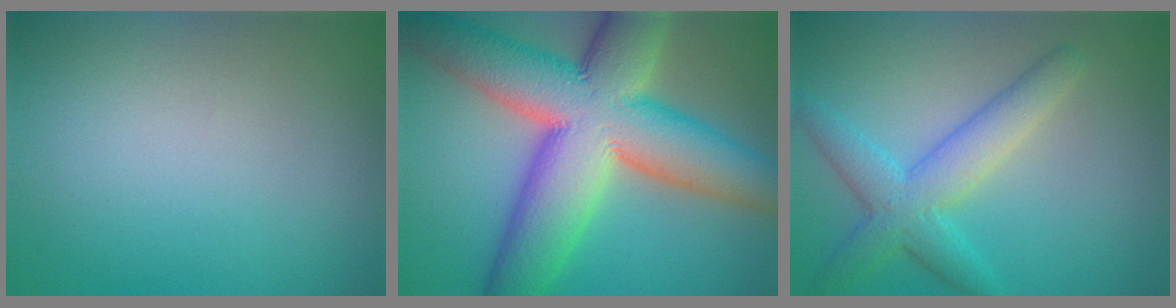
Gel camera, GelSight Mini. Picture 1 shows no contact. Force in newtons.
{"total": 14.5, "press": 14.5, "slide": 0.7}
{"total": 4.7, "press": 4.7, "slide": 0.1}